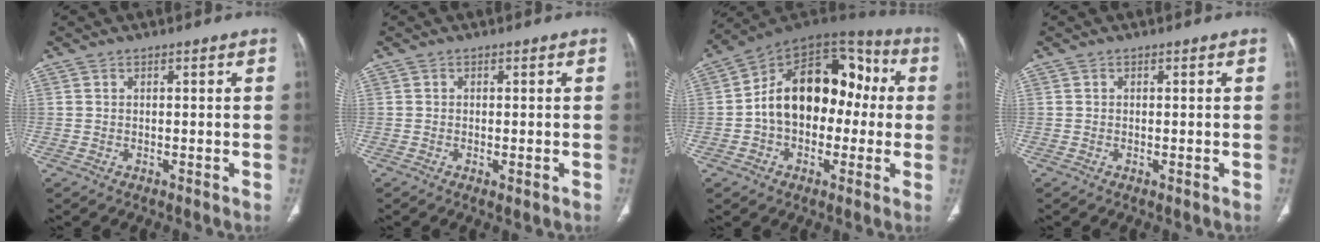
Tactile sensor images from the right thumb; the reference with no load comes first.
{"total": 1.4, "force": [-0.5, 0.4, 1.2], "torque": [-0.018, -0.004, -0.004]}
{"total": 19.9, "force": [0.2, 13.5, 14.6], "torque": [-0.189, 0.054, -0.006]}
{"total": 0.0}